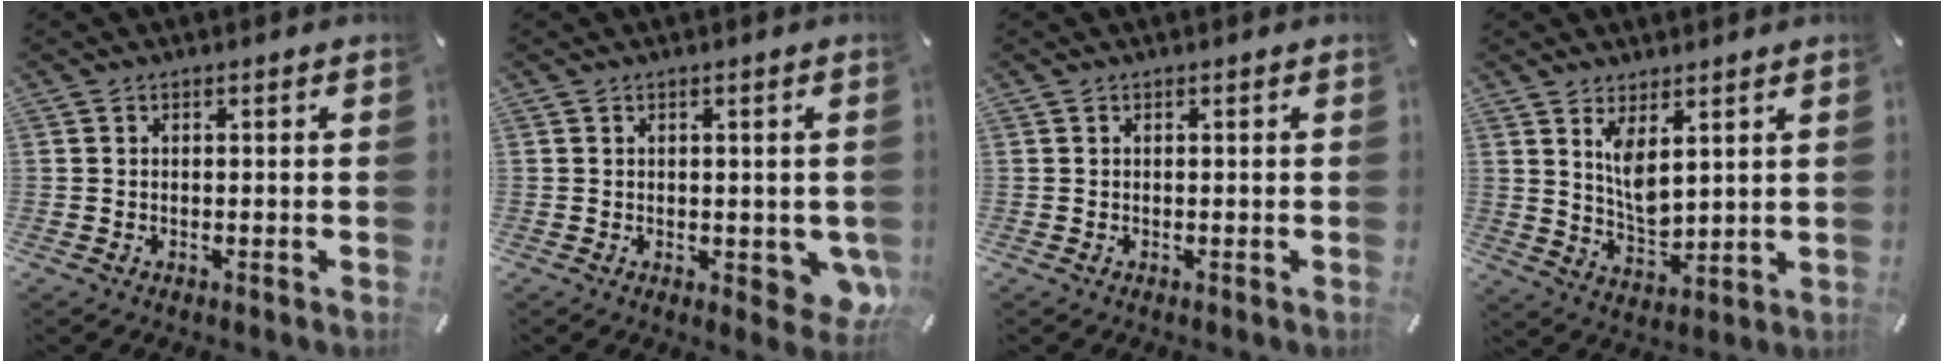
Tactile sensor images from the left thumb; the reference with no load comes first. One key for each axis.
{"total": 4.8, "fx": -0.5, "fy": 2.6, "fz": 4.0, "tx": -0.031, "ty": -0.004, "tz": -0.008}
{"total": 0.0}
{"total": 7.8, "fx": 4.0, "fy": 3.7, "fz": 5.6, "tx": -0.110, "ty": -0.022, "tz": 0.071}